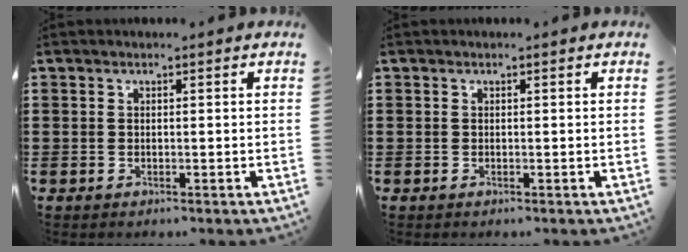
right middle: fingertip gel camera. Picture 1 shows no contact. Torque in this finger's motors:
{"motor_torque": [-0.30, 0.53, 0.08, 0.02]}